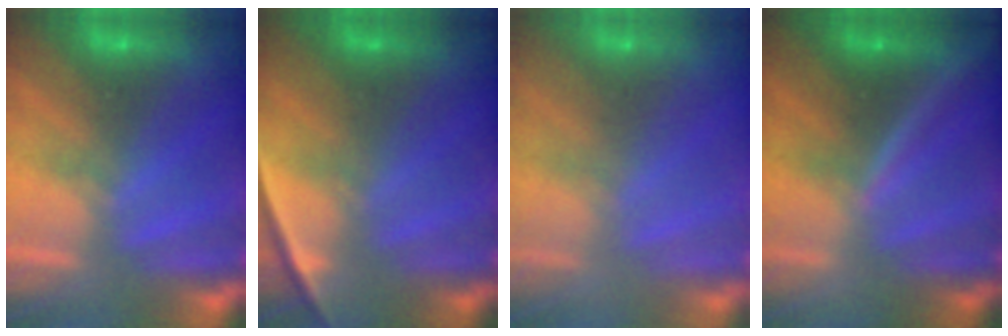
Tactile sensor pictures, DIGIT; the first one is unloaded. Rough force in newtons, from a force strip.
{"total": 2.3}
{"total": 8.5}
{"total": 3.9}